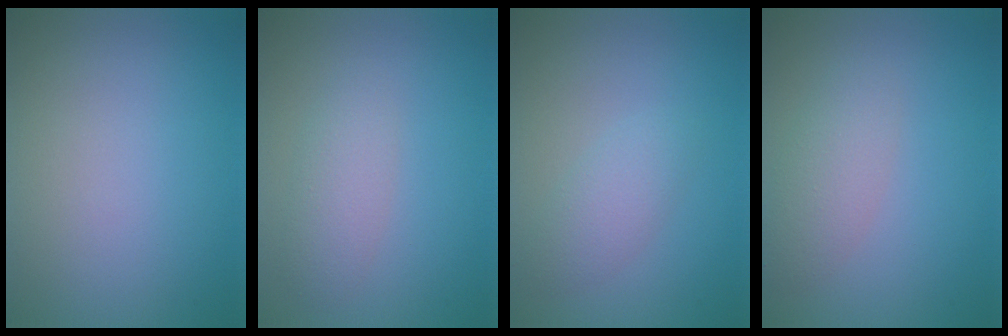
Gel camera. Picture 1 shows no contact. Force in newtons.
{"total": 2.3, "press": 2.3, "slide": 0.1}
{"total": 2.1, "press": 2.1, "slide": 0.0}
{"total": 2.5, "press": 2.5, "slide": 0.1}